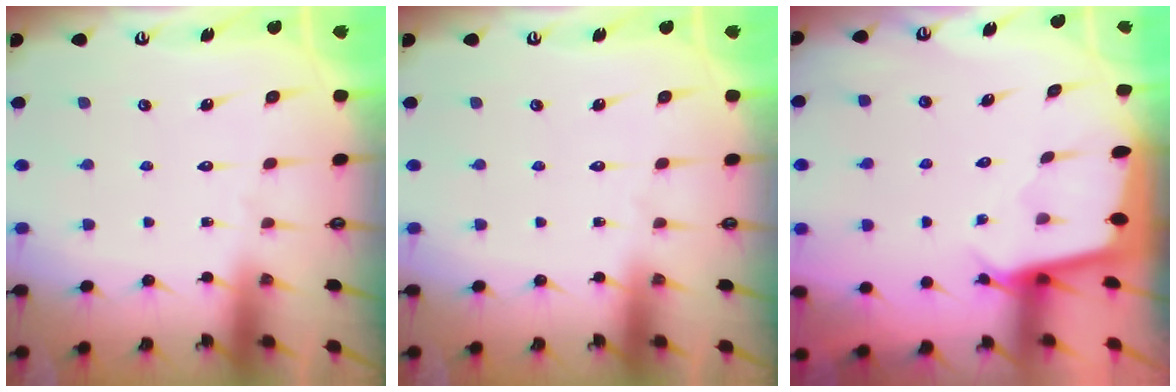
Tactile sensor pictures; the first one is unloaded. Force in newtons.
{"total": 0.0}
{"total": 2.5, "press": 2.5, "slide": 0.1}